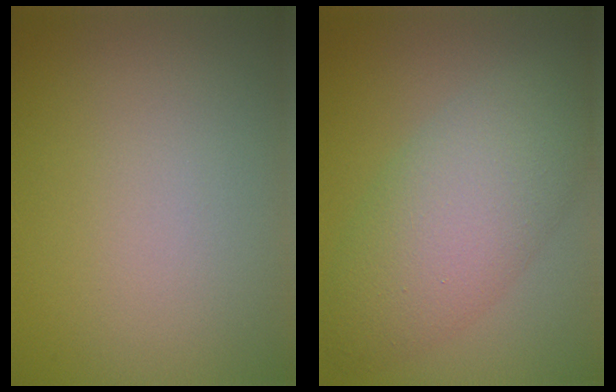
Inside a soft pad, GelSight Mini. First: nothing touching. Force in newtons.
{"total": 7.0, "press": 7.0, "slide": 0.5}